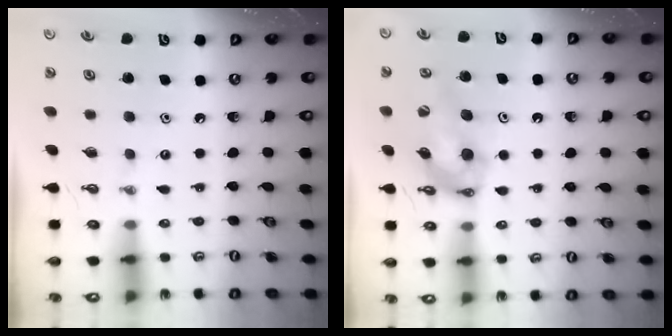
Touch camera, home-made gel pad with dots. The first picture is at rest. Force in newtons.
{"total": 10.8, "press": 10.7, "slide": 1.5}